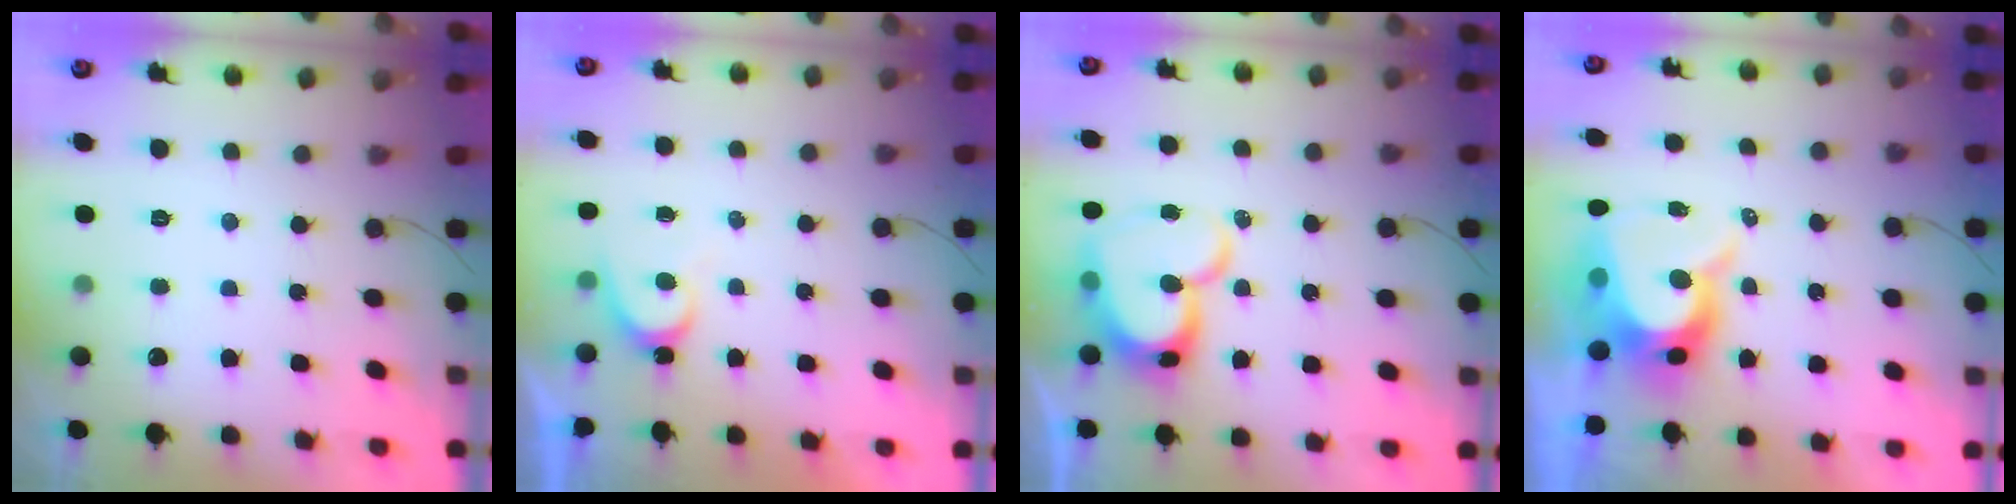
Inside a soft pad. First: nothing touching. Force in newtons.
{"total": 4.9, "press": 4.8, "slide": 0.5}
{"total": 16.4, "press": 16.3, "slide": 1.5}
{"total": 10.7, "press": 10.6, "slide": 0.7}